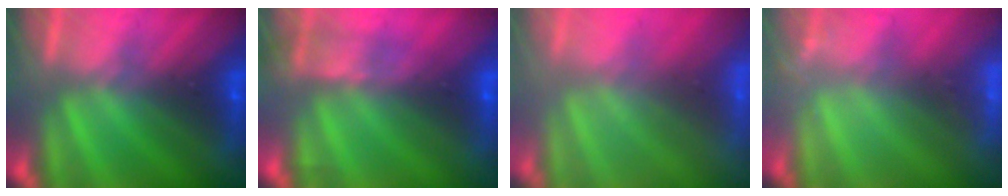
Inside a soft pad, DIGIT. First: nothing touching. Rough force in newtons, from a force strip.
{"total": 2.3}
{"total": 6.0}
{"total": 2.6}